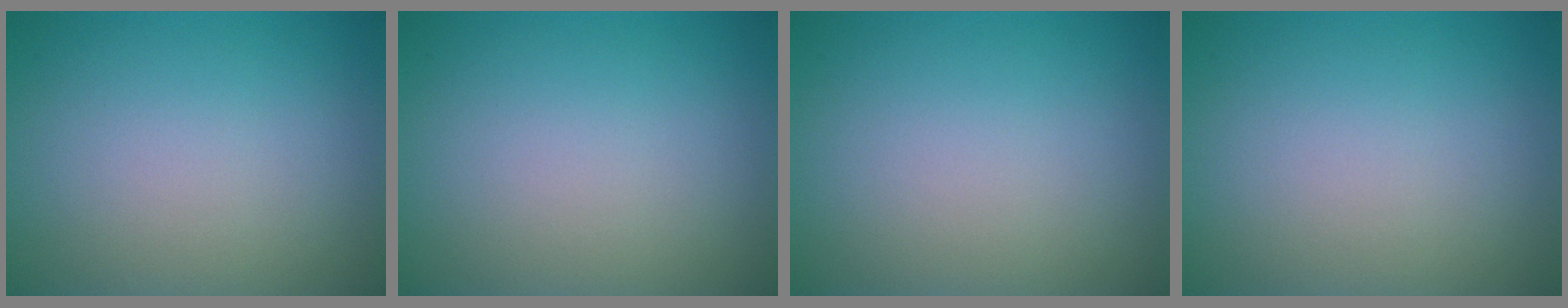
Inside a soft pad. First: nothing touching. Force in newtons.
{"total": 0.0}
{"total": 0.0}
{"total": 0.0}